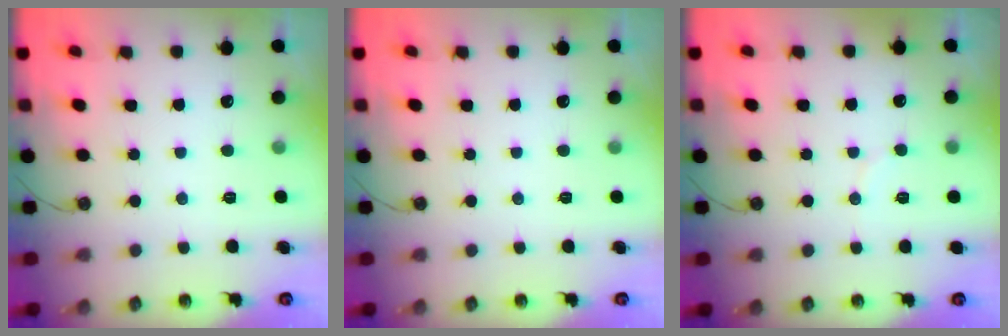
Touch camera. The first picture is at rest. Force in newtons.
{"total": 0.0}
{"total": 2.9, "press": 2.9, "slide": 0.3}